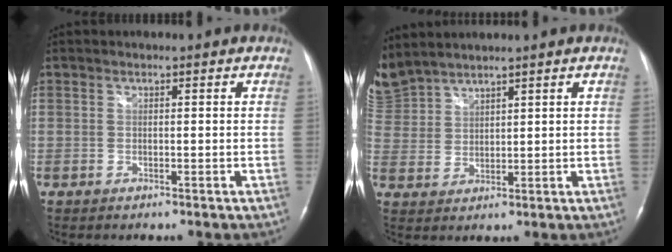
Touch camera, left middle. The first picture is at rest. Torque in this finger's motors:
{"motor_torque": [0.74, -0.75, 0.18, 0.01]}